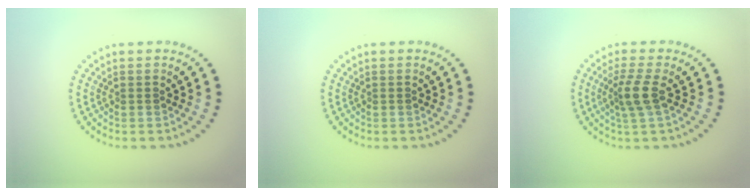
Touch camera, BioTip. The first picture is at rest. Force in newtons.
{"total": 0.0}
{"total": 2.7, "press": 2.1, "slide": 1.7}